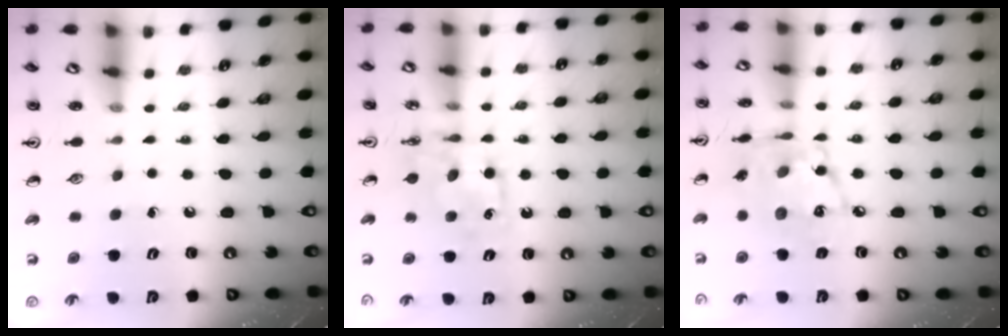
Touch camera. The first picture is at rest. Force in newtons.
{"total": 8.1, "press": 8.1, "slide": 0.4}
{"total": 13.8, "press": 13.7, "slide": 0.8}